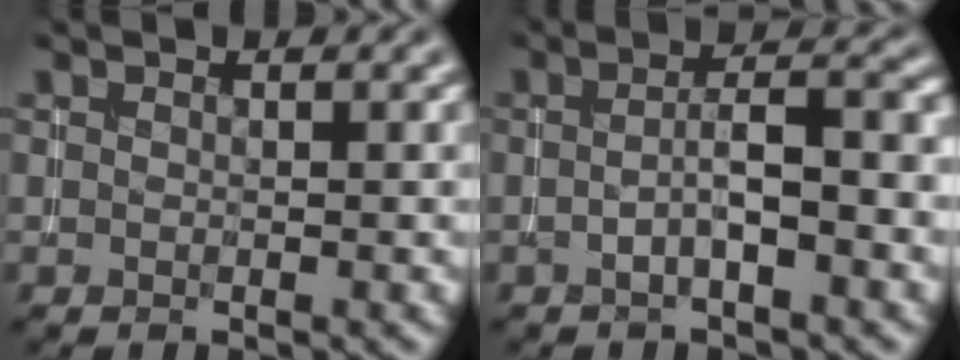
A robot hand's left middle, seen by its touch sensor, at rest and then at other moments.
{"total": 4.2, "force": [-0.7, 1.0, 4.0], "torque": [-0.068, 0.010, -0.015]}